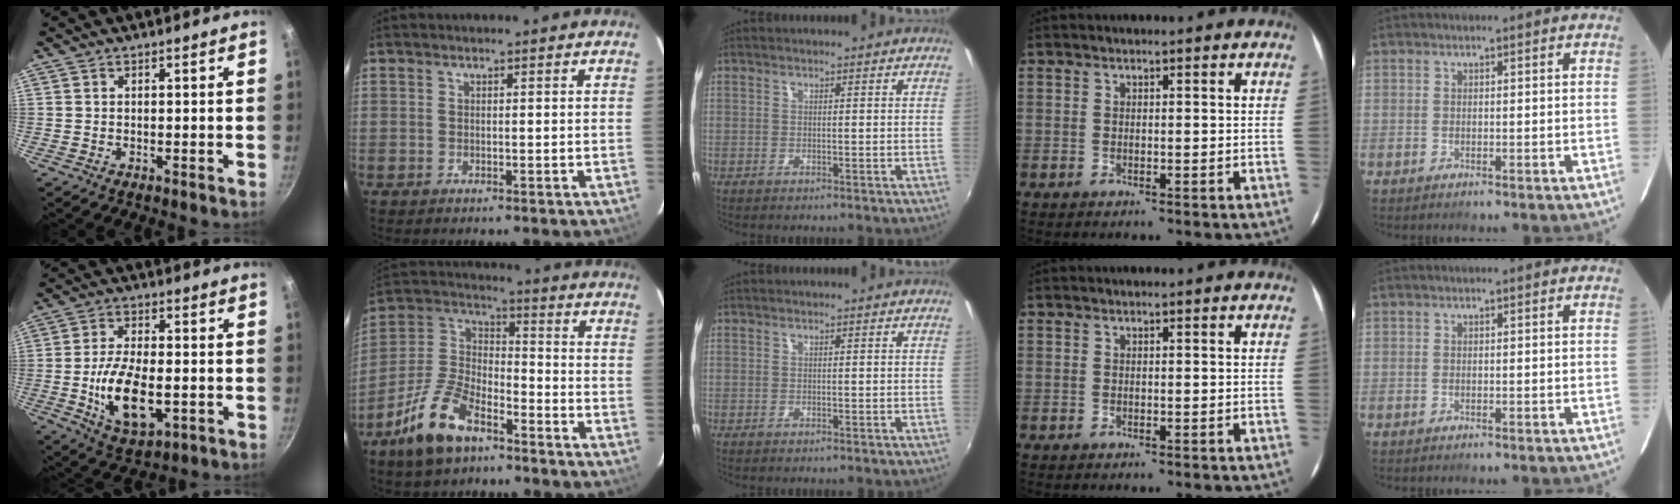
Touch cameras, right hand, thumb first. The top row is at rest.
{"thumb": {"total": 13.4, "force": [-2.7, 6.6, 11.4], "torque": [-0.203, 0.006, -0.041]}, "index": {"total": 14.4, "force": [-8.9, 6.9, 9.0], "torque": [-0.195, 0.013, -0.168]}}